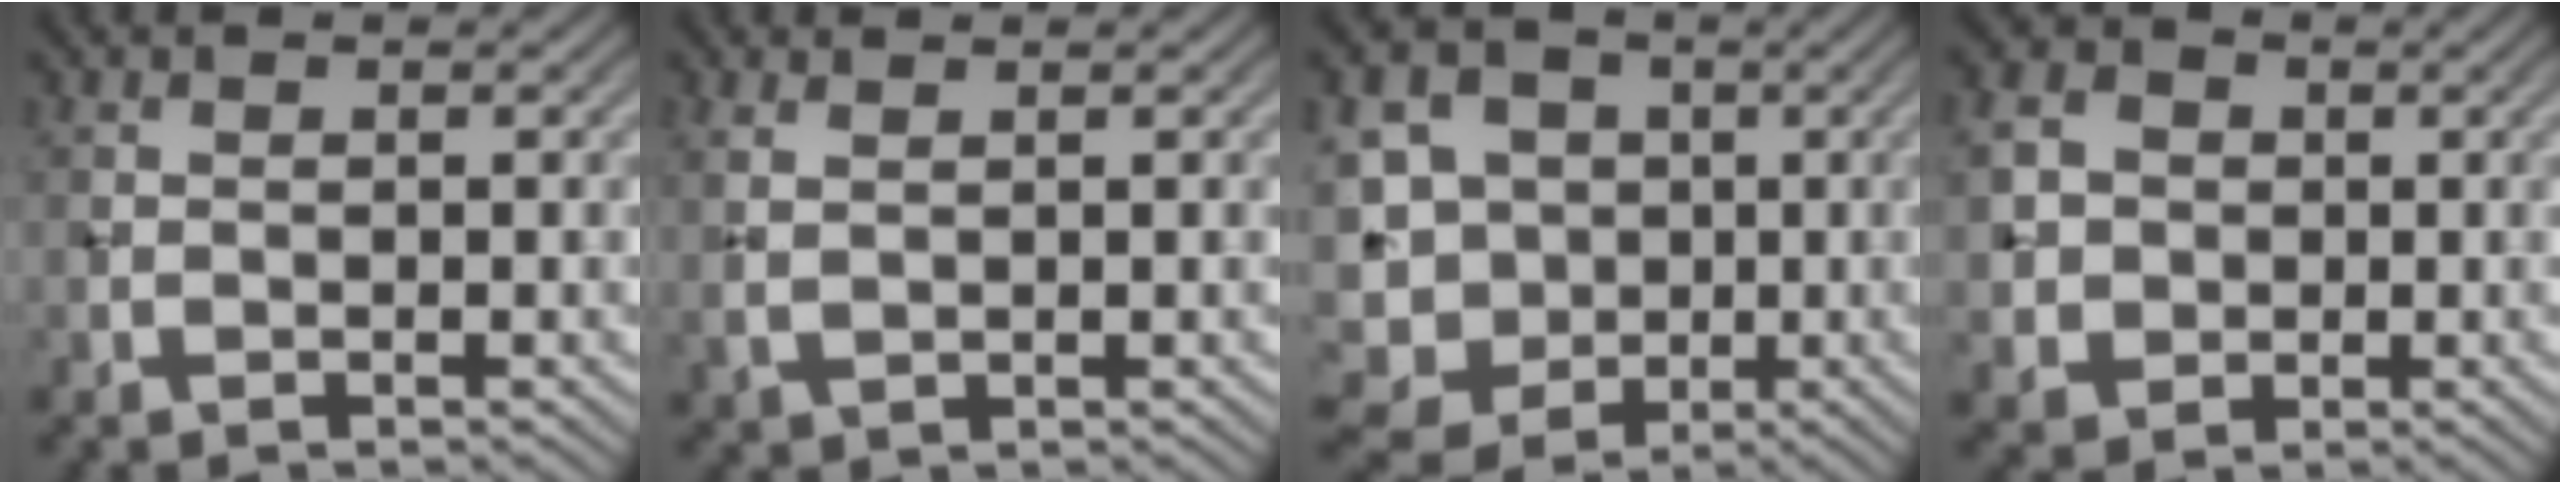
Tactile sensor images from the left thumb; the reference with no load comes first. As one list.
[{"total": 1.8, "force": [1.0, 0.5, 1.4], "torque": [-0.040, 0.003, 0.025]}, {"total": 12.6, "force": [-0.3, 11.0, 6.0], "torque": [-0.182, 0.017, -0.023]}, {"total": 5.9, "force": [0.1, 5.3, 2.5], "torque": [-0.087, -0.004, -0.003]}]